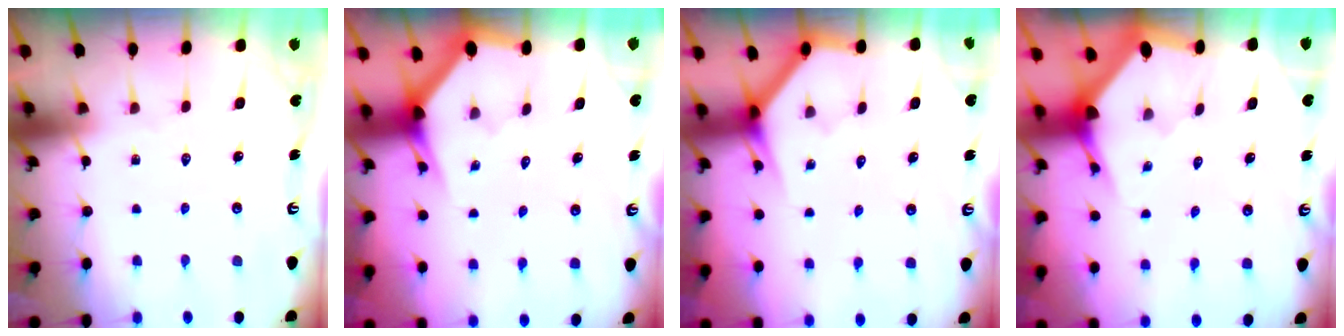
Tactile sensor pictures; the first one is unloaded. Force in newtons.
{"total": 2.9, "press": 2.9, "slide": 0.1}
{"total": 3.6, "press": 3.6, "slide": 0.3}
{"total": 3.0, "press": 3.0, "slide": 0.1}